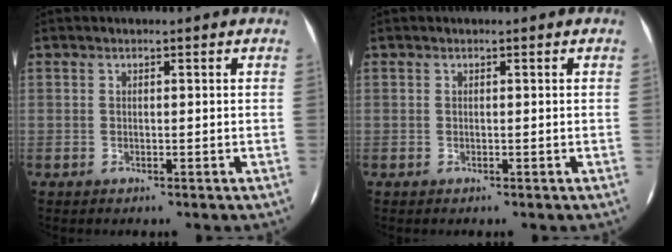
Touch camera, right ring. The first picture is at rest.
{"total": 0.0}